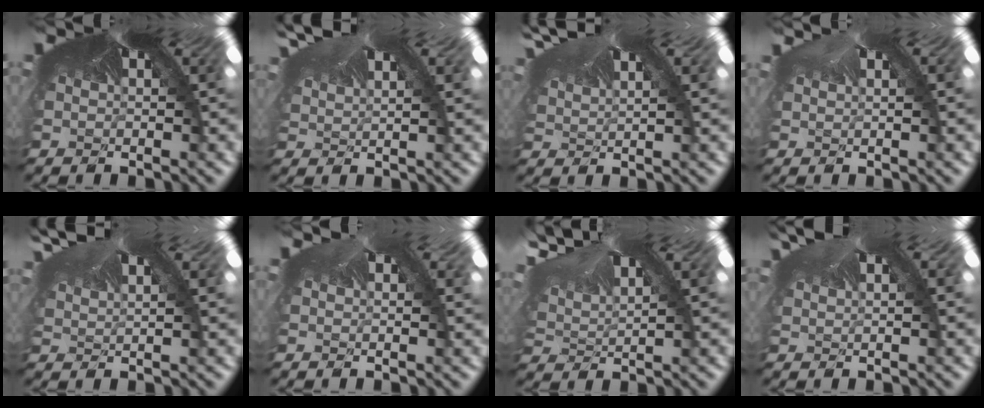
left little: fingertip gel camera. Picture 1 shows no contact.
{"total": 2.4, "force": [2.1, 0.8, 0.9], "torque": [-0.050, 0.023, 0.034]}
{"total": 2.7, "force": [2.5, 0.6, 1.1], "torque": [-0.051, 0.027, 0.038]}
{"total": 0.9, "force": [0.1, -0.1, -0.9], "torque": [0.005, 0.003, 0.003]}
{"total": 2.5, "force": [2.3, 0.7, 0.7], "torque": [-0.049, 0.024, 0.036]}
{"total": 0.9, "force": [0.8, 0.1, -0.5], "torque": [-0.008, 0.007, 0.007]}
{"total": 1.2, "force": [0.6, 0.0, 1.1], "torque": [-0.042, 0.009, 0.016]}
{"total": 1.0, "force": [0.9, 0.2, 0.4], "torque": [-0.026, 0.011, 0.012]}